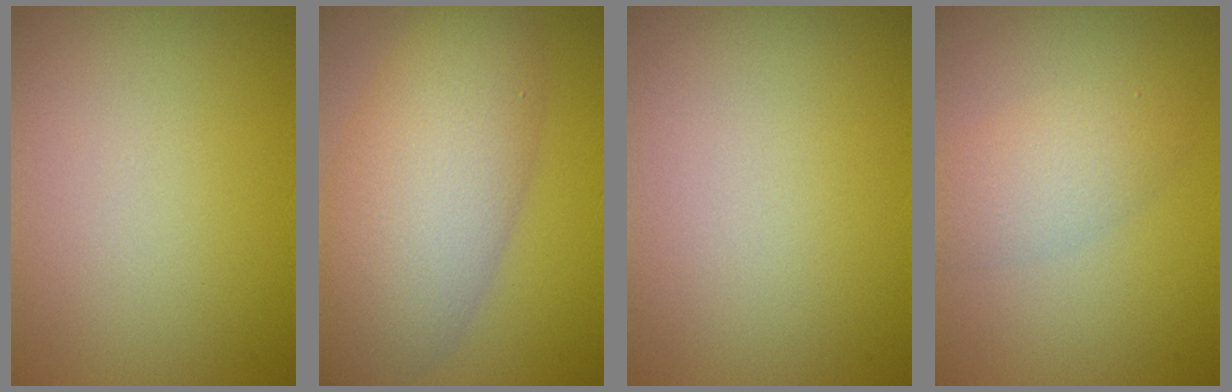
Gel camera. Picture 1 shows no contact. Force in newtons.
{"total": 8.7, "press": 8.7, "slide": 0.1}
{"total": 0.0}
{"total": 2.8, "press": 2.8, "slide": 0.1}